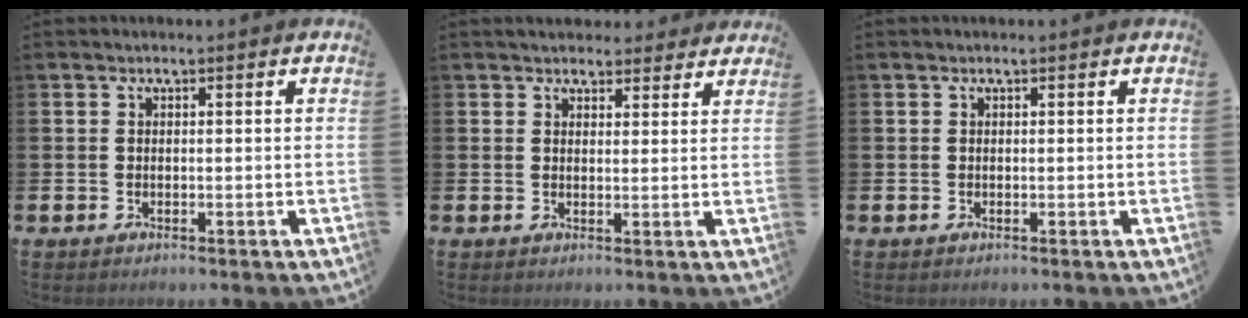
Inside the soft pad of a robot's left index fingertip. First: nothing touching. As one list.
[{"total": 3.5, "force": [3.3, 1.2, 0.1], "torque": [0.002, -0.014, 0.059]}, {"total": 0.0}]